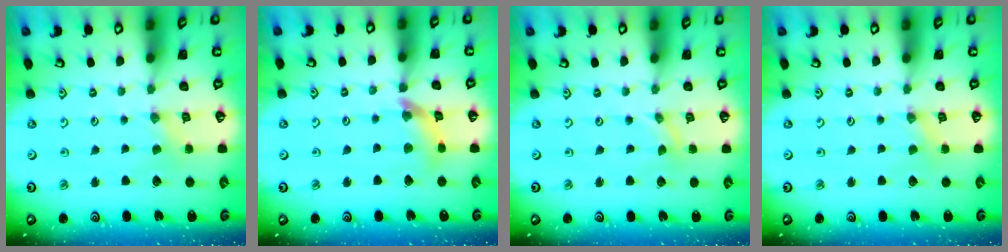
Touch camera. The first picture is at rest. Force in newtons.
{"total": 9.4, "press": 9.3, "slide": 1.2}
{"total": 0.0}
{"total": 0.5, "press": 0.5, "slide": 0.2}